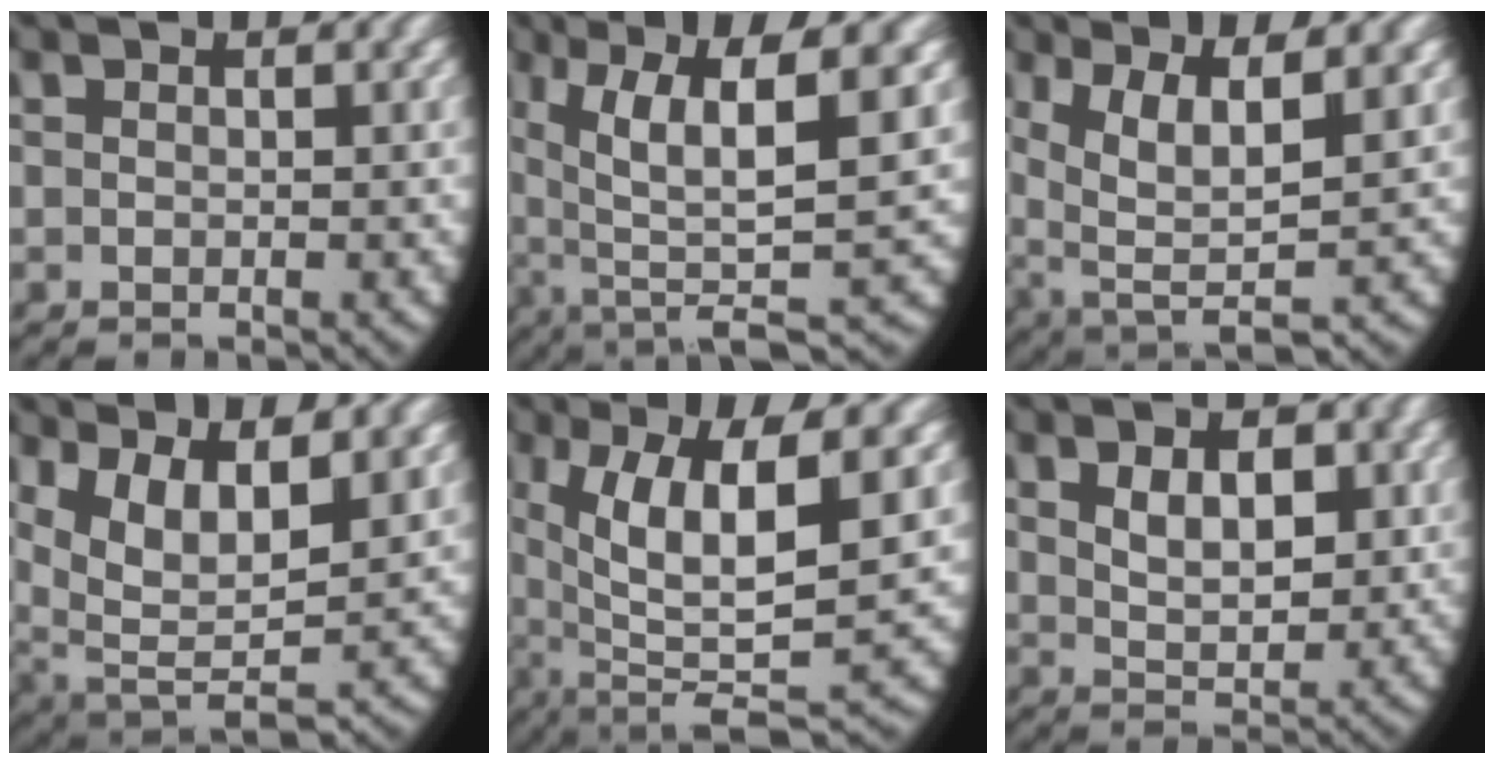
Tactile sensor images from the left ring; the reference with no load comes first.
{"total": 9.7, "force": [1.0, 4.1, 8.7], "torque": [-0.147, -0.014, 0.028]}
{"total": 8.1, "force": [0.2, 4.7, 6.5], "torque": [-0.138, -0.043, 0.031]}
{"total": 11.1, "force": [0.5, 8.2, 7.4], "torque": [-0.182, -0.064, 0.030]}
{"total": 11.7, "force": [-0.5, 5.2, 10.4], "torque": [-0.182, -0.027, 0.015]}
{"total": 5.4, "force": [1.3, 3.2, 4.1], "torque": [-0.060, -0.008, 0.024]}